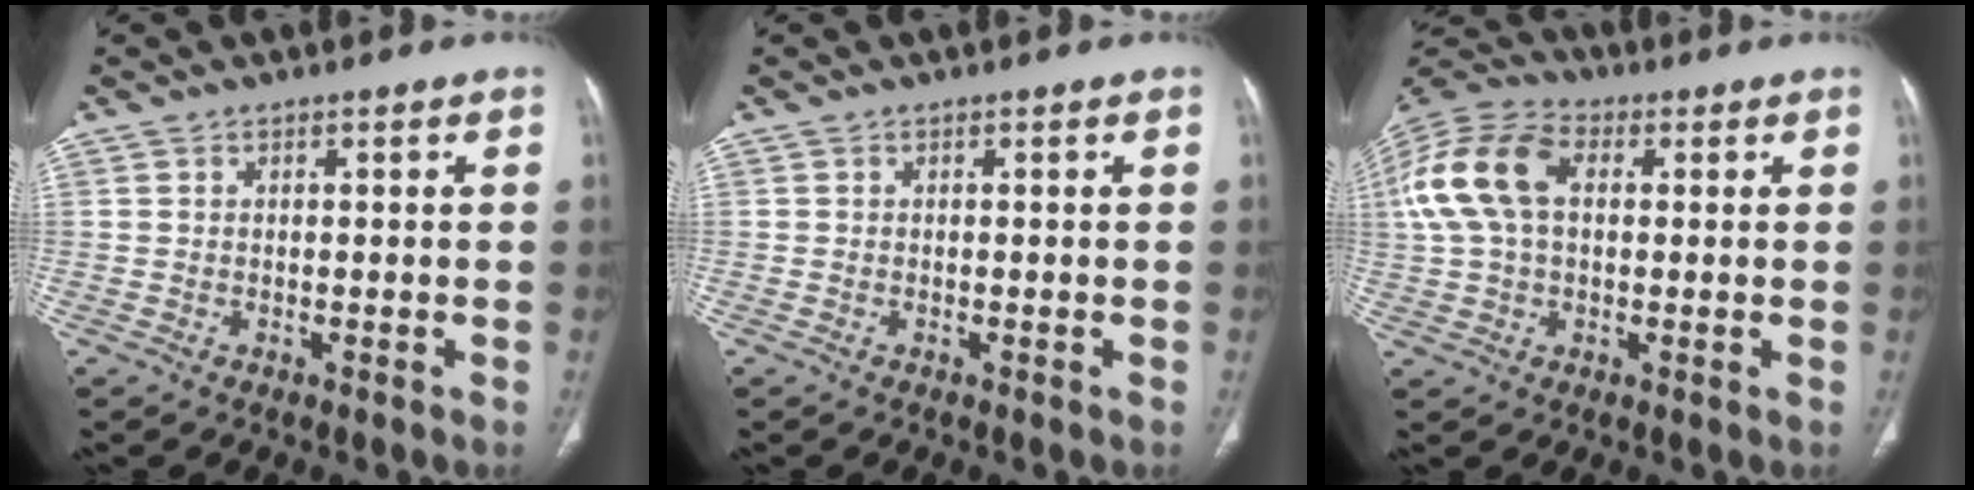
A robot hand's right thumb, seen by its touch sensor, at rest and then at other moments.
{"total": 0.0}
{"total": 14.5, "force": [2.6, 9.2, 10.9], "torque": [-0.232, 0.033, 0.044]}